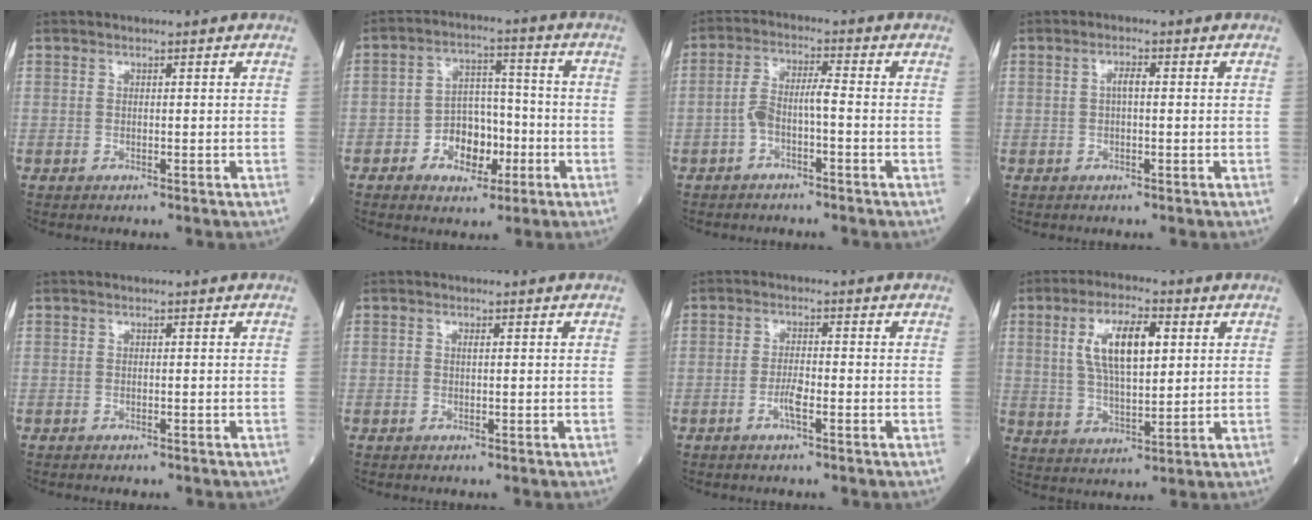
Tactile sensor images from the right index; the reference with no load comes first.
{"total": 7.7, "force": [-2.9, 4.9, 5.2], "torque": [-0.083, 0.020, -0.047]}
{"total": 4.6, "force": [-1.6, 1.0, 4.2], "torque": [-0.086, 0.022, -0.029]}
{"total": 1.8, "force": [0.1, 0.4, 1.7], "torque": [-0.034, 0.004, 0.002]}
{"total": 1.2, "force": [-1.1, 0.4, 0.4], "torque": [-0.009, -0.002, -0.013]}
{"total": 0.5, "force": [0.1, 0.2, 0.5], "torque": [-0.013, 0.000, 0.000]}
{"total": 2.5, "force": [-1.2, 0.3, 2.2], "torque": [-0.040, 0.001, -0.025]}
{"total": 10.3, "force": [3.0, 3.5, 9.2], "torque": [-0.179, 0.011, 0.057]}